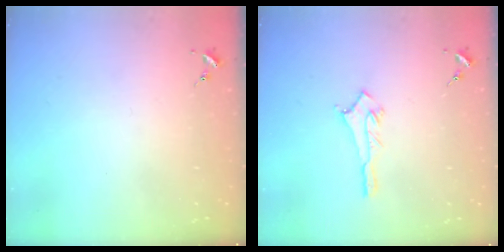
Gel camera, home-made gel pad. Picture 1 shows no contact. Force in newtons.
{"total": 3.8, "press": 3.8, "slide": 0.5}